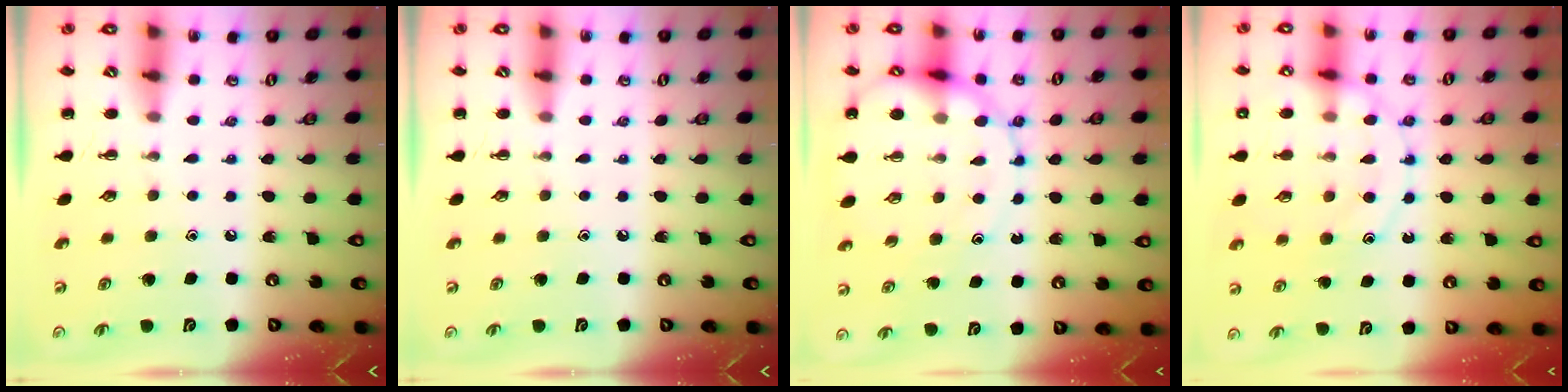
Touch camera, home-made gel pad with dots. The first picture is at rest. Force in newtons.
{"total": 0.0}
{"total": 12.2, "press": 11.9, "slide": 3.0}
{"total": 13.1, "press": 13.0, "slide": 1.4}